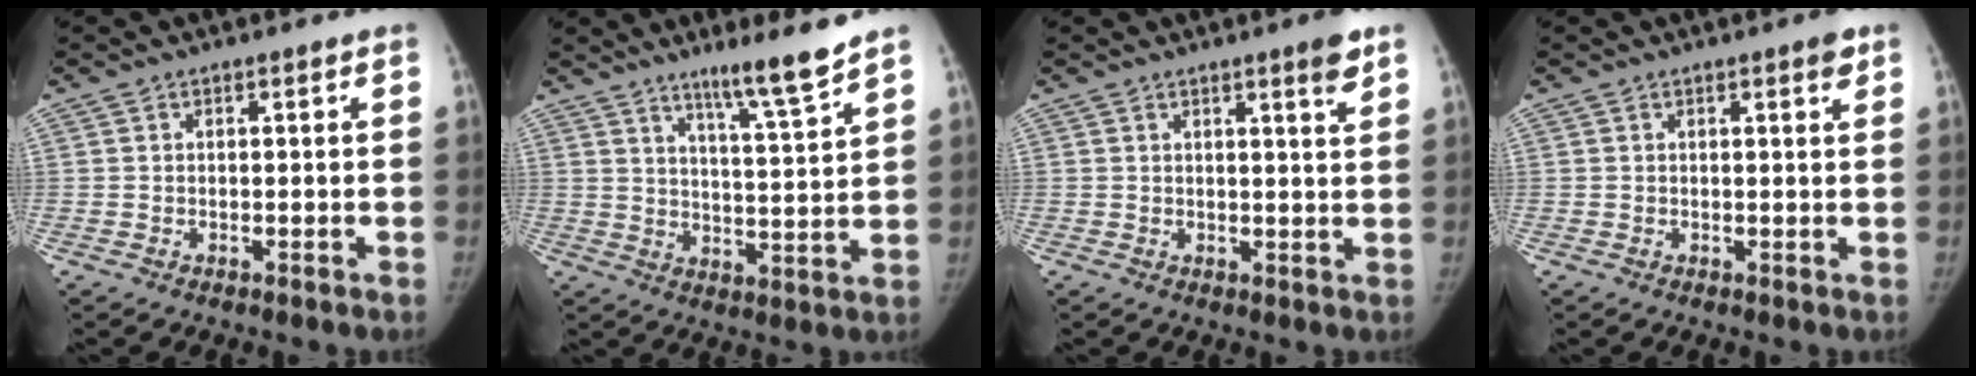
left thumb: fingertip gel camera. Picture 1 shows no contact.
{"total": 9.1, "force": [7.0, -0.3, 5.9], "torque": [-0.093, -0.057, 0.117]}
{"total": 3.8, "force": [2.5, 0.2, 2.9], "torque": [-0.037, -0.018, 0.035]}
{"total": 1.9, "force": [1.2, 0.3, 1.5], "torque": [-0.020, -0.005, 0.014]}